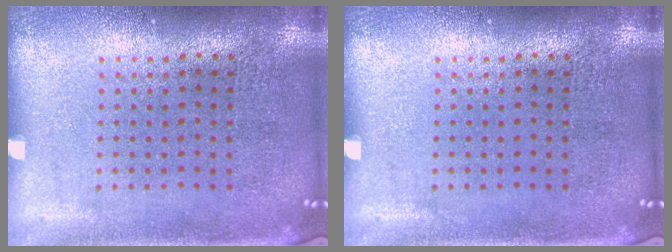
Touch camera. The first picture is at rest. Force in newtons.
{"total": 0.0}